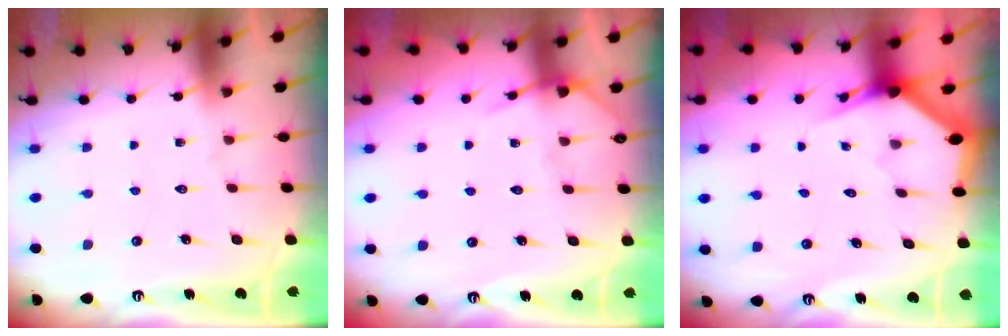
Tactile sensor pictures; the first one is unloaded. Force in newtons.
{"total": 5.8, "press": 5.8, "slide": 0.7}
{"total": 2.9, "press": 2.9, "slide": 0.0}